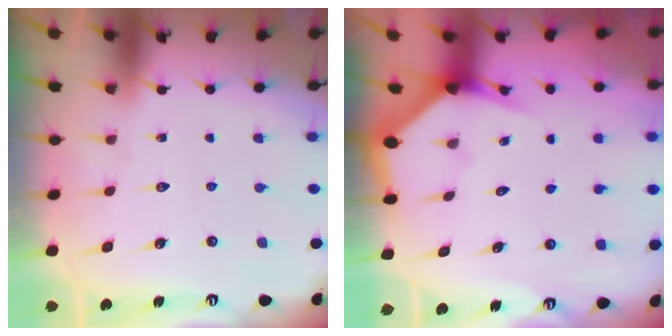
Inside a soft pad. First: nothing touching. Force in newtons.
{"total": 3.0, "press": 3.0, "slide": 0.1}